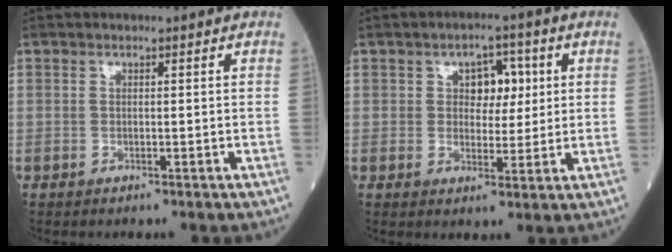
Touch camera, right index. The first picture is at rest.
{"total": 5.3, "force": [1.5, 3.2, 3.9], "torque": [-0.048, 0.014, 0.023]}